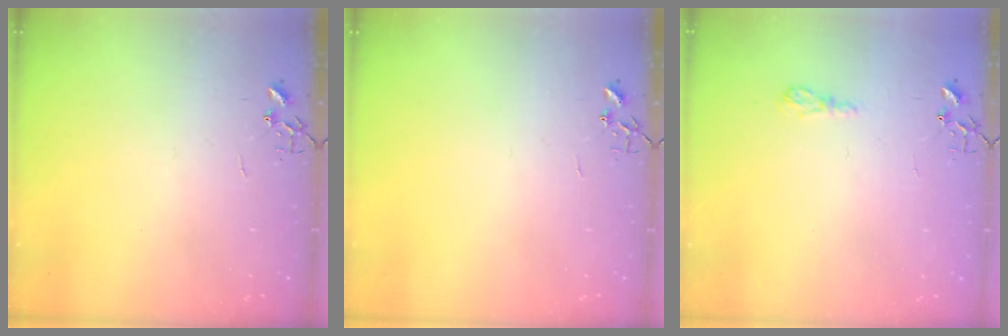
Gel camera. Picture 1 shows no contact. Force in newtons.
{"total": 0.0}
{"total": 6.5, "press": 6.5, "slide": 0.7}